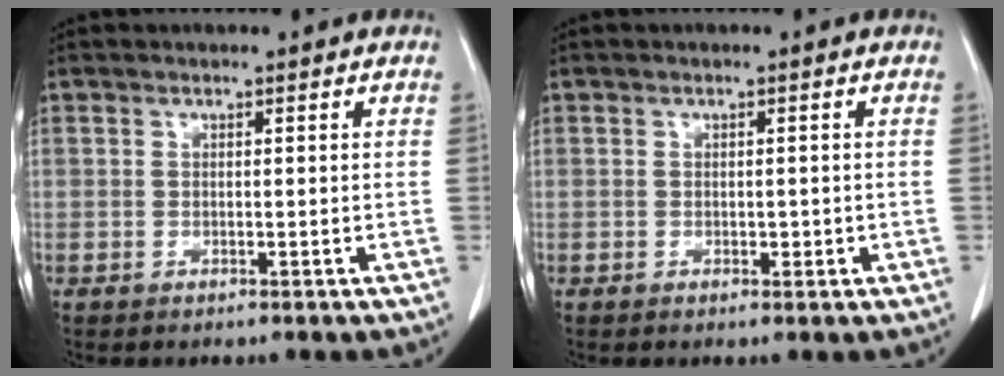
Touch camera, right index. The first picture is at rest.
{"total": 1.2, "force": [-0.2, 0.9, 0.8], "torque": [-0.011, 0.002, 0.000]}